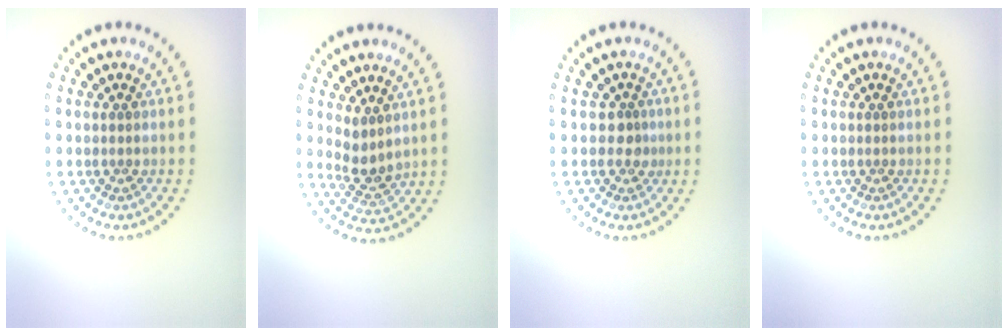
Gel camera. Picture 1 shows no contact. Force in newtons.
{"total": 2.5, "press": 2.0, "slide": 1.4}
{"total": 1.5, "press": 1.1, "slide": 1.0}
{"total": 0.0}